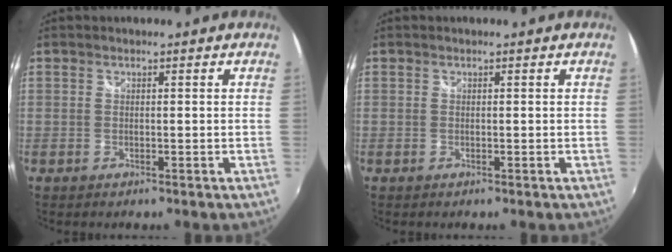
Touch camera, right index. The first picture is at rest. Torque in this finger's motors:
{"motor_torque": [0.02, 0.02, 0.00, 0.00]}